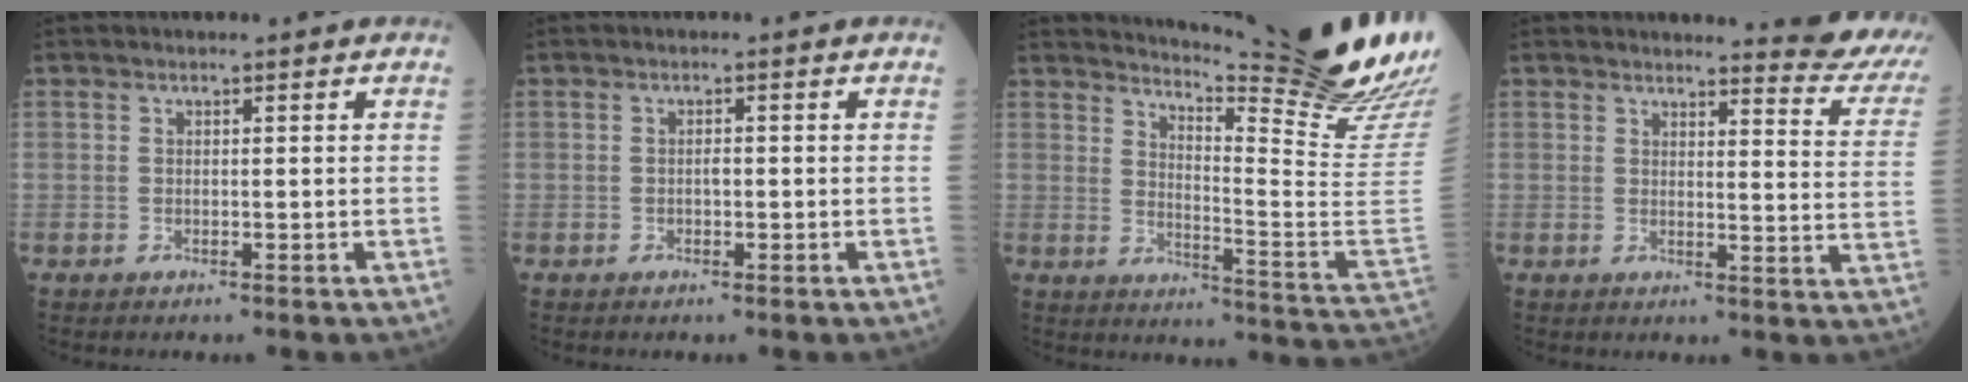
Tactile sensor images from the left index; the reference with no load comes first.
{"total": 0.9, "force": [-0.2, 0.5, 0.8], "torque": [-0.012, 0.003, -0.005]}
{"total": 23.8, "force": [20.5, -1.8, 11.9], "torque": [-0.183, -0.150, 0.259]}
{"total": 10.7, "force": [10.3, -0.4, 3.0], "torque": [-0.022, -0.083, 0.096]}